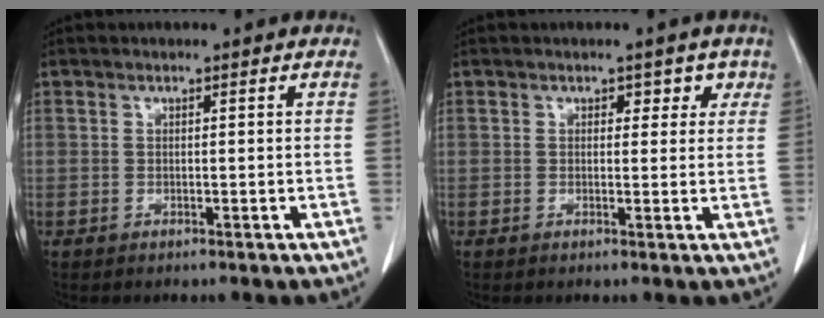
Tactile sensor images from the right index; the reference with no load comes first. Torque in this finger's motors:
{"motor_torque": [0.04, 0.06, 0.00, 0.00]}